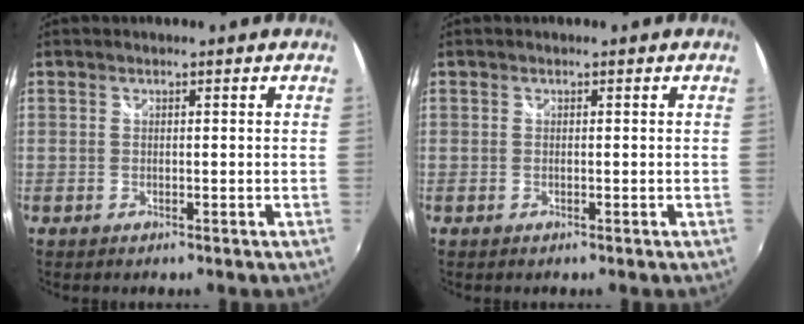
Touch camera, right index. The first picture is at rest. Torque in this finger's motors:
{"motor_torque": [-0.21, 0.08, -0.03, -0.01]}